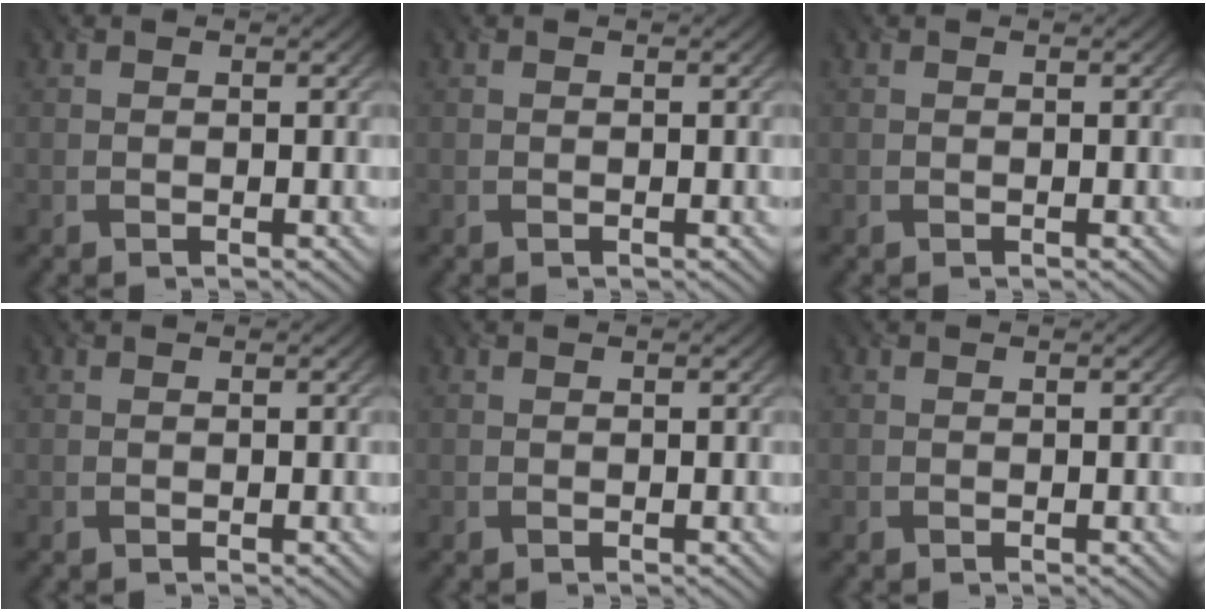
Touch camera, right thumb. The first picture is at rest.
{"total": 0.0}
{"total": 0.0}
{"total": 0.0}
{"total": 0.0}
{"total": 0.0}